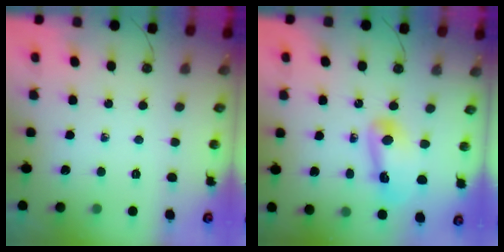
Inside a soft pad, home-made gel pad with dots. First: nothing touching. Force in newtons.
{"total": 10.5, "press": 10.4, "slide": 1.3}